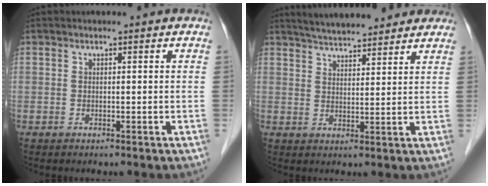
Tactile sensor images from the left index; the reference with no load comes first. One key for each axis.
{"total": 11.2, "fx": 10.1, "fy": 2.4, "fz": 4.3, "tx": -0.060, "ty": 0.023, "tz": 0.142}